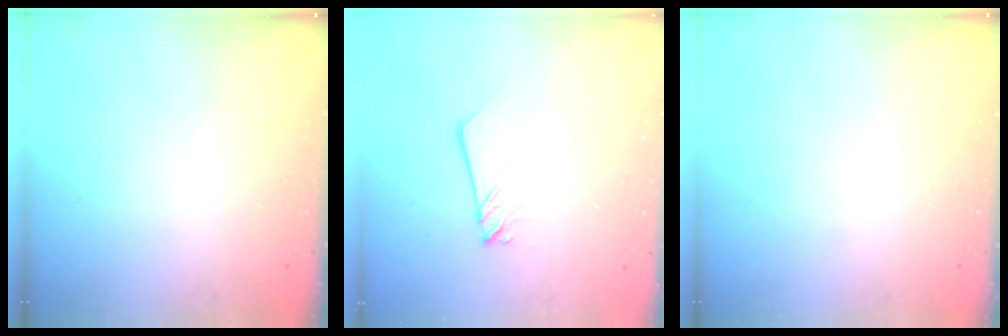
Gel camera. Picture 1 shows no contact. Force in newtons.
{"total": 2.4, "press": 2.4, "slide": 0.2}
{"total": 0.0}